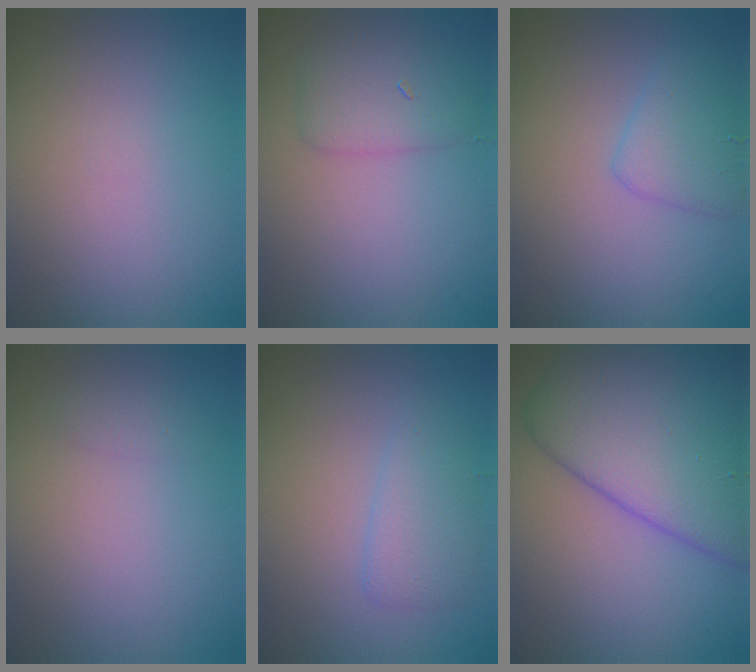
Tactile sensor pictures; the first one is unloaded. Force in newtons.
{"total": 2.9, "press": 2.9, "slide": 0.1}
{"total": 2.9, "press": 2.9, "slide": 0.1}
{"total": 0.7, "press": 0.7, "slide": 0.0}
{"total": 2.3, "press": 2.3, "slide": 0.2}
{"total": 11.1, "press": 11.1, "slide": 0.5}